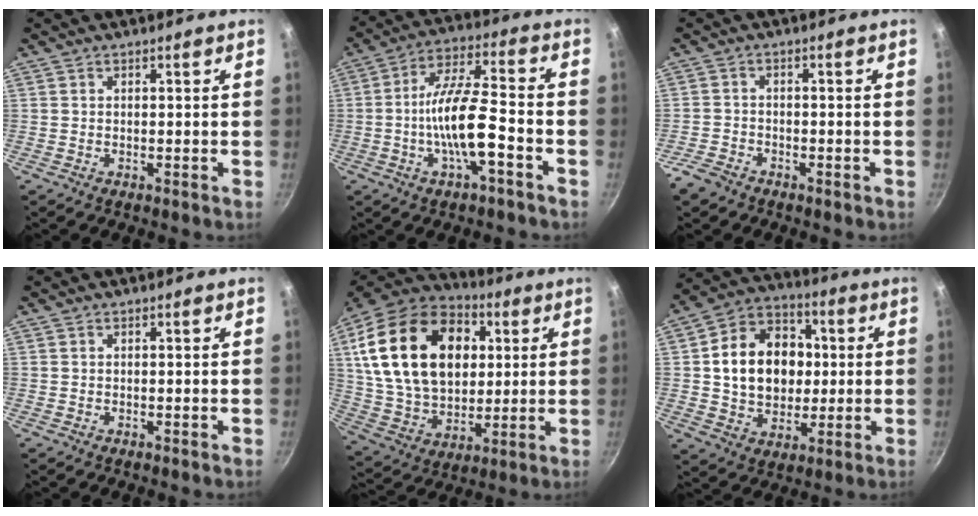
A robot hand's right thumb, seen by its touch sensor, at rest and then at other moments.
{"total": 12.2, "force": [-4.1, 3.3, 11.0], "torque": [-0.199, 0.036, -0.081]}
{"total": 4.0, "force": [-3.0, 2.3, 1.3], "torque": [-0.030, 0.026, -0.055]}
{"total": 0.0}
{"total": 28.9, "force": [6.8, 19.5, 20.2], "torque": [-0.344, 0.001, 0.121]}
{"total": 17.8, "force": [0.8, 14.4, 10.5], "torque": [-0.135, 0.026, 0.011]}